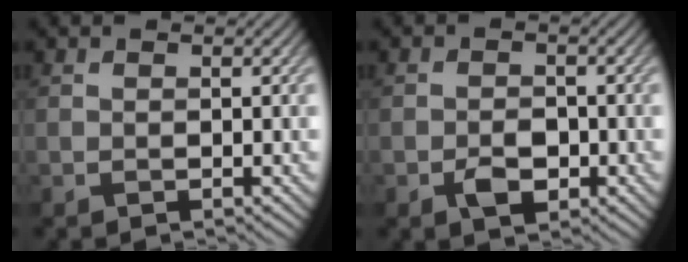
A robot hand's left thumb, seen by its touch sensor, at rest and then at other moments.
{"total": 3.2, "force": [-1.5, 2.1, 1.9], "torque": [-0.031, -0.004, -0.027]}